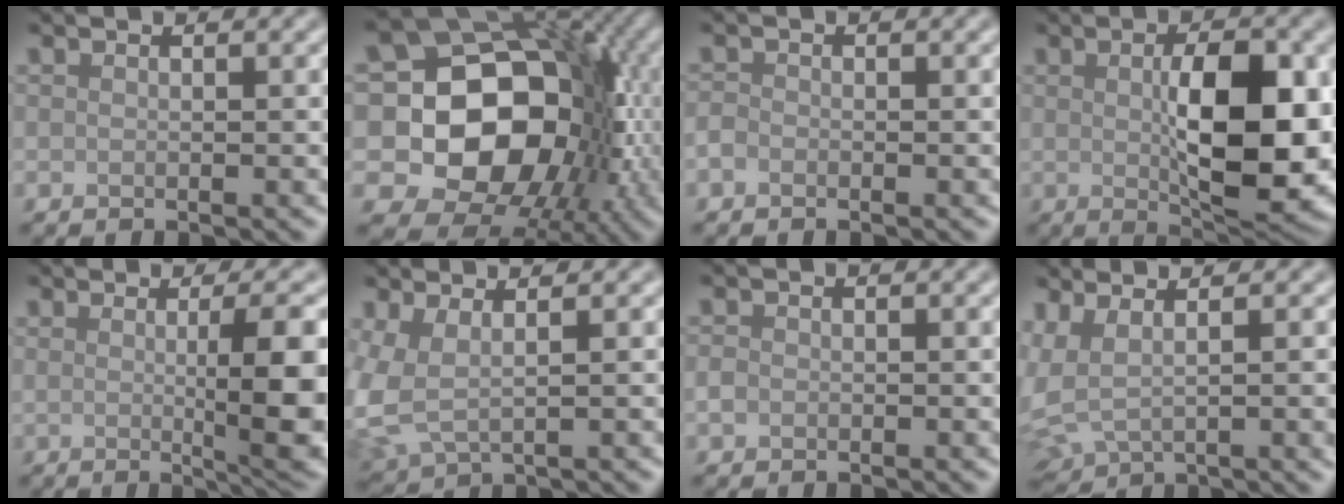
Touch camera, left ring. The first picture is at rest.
{"total": 17.1, "force": [-1.6, 13.6, 10.4], "torque": [-0.122, 0.001, -0.039]}
{"total": 0.9, "force": [-0.6, 0.6, 0.4], "torque": [-0.006, 0.000, -0.015]}
{"total": 10.1, "force": [0.0, 3.8, 9.3], "torque": [-0.142, -0.009, 0.011]}
{"total": 8.1, "force": [-0.2, 1.7, 7.9], "torque": [-0.097, -0.009, 0.001]}
{"total": 4.2, "force": [0.8, 2.1, 3.6], "torque": [-0.101, -0.003, 0.016]}
{"total": 0.9, "force": [-0.3, 0.7, 0.4], "torque": [-0.007, -0.003, -0.008]}
{"total": 7.0, "force": [2.0, 3.4, 5.8], "torque": [-0.111, 0.007, 0.049]}